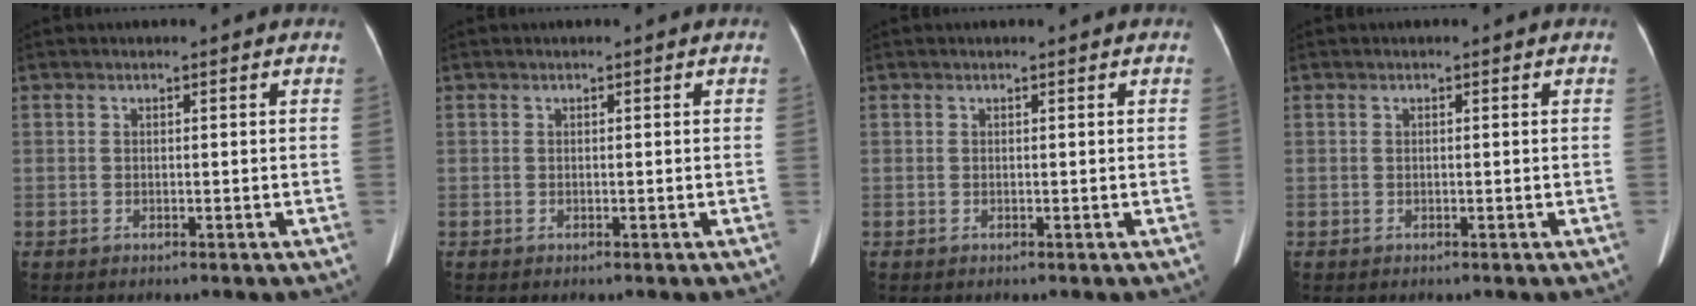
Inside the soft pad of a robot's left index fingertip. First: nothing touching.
{"total": 0.0}
{"total": 0.0}
{"total": 0.0}